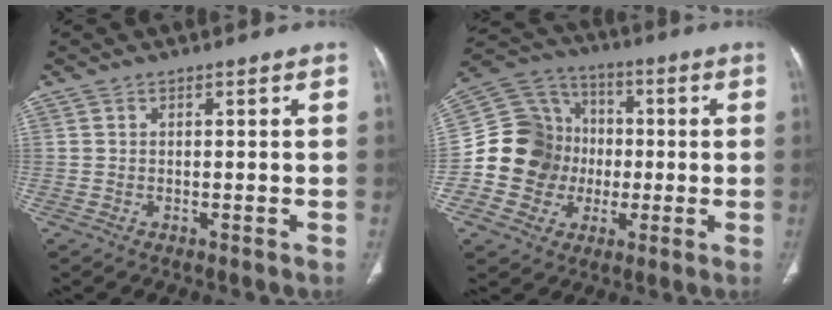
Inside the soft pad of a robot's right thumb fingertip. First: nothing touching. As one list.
[{"total": 15.7, "force": [-1.6, 14.6, 5.7], "torque": [-0.072, 0.036, -0.025]}]